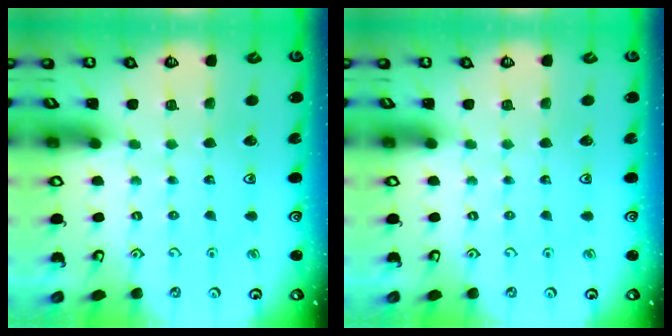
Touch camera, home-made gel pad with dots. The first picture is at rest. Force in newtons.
{"total": 0.0}